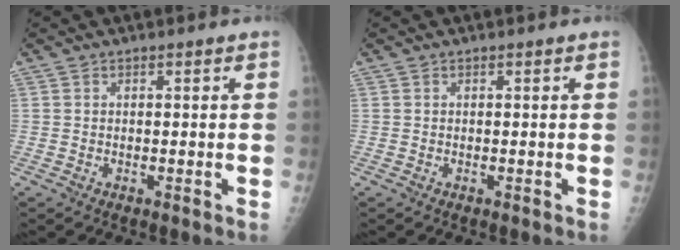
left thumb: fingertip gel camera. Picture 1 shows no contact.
{"total": 0.0}